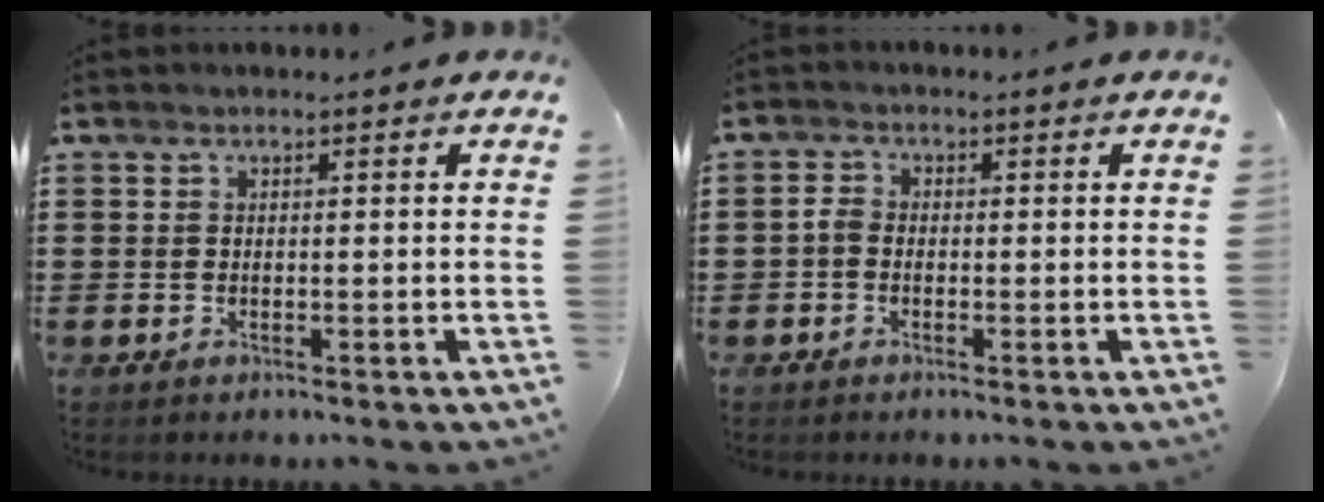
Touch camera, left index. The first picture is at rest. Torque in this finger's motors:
{"motor_torque": [-0.27, 0.54, 0.01, 0.01]}